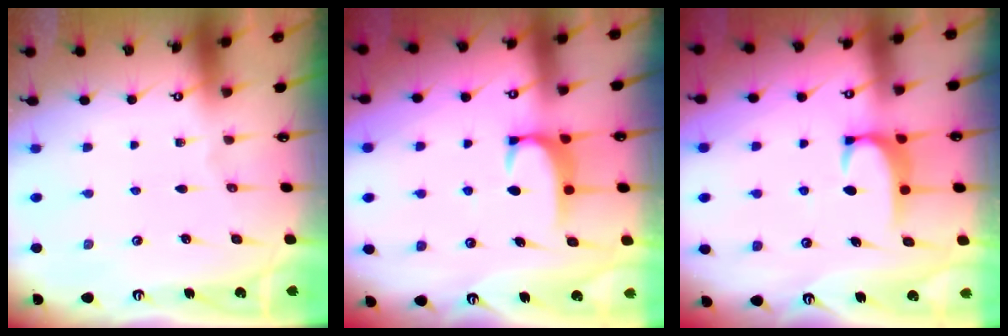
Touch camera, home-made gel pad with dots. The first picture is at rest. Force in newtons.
{"total": 2.0, "press": 2.0, "slide": 0.5}
{"total": 2.3, "press": 2.3, "slide": 0.6}